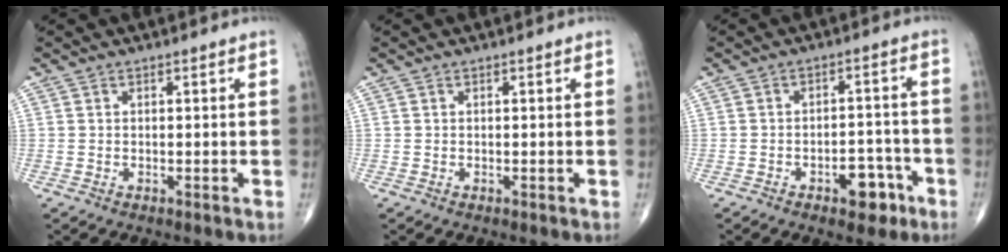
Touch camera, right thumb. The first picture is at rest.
{"total": 0.0}
{"total": 6.7, "force": [-3.6, 3.7, 4.4], "torque": [-0.036, 0.033, -0.048]}